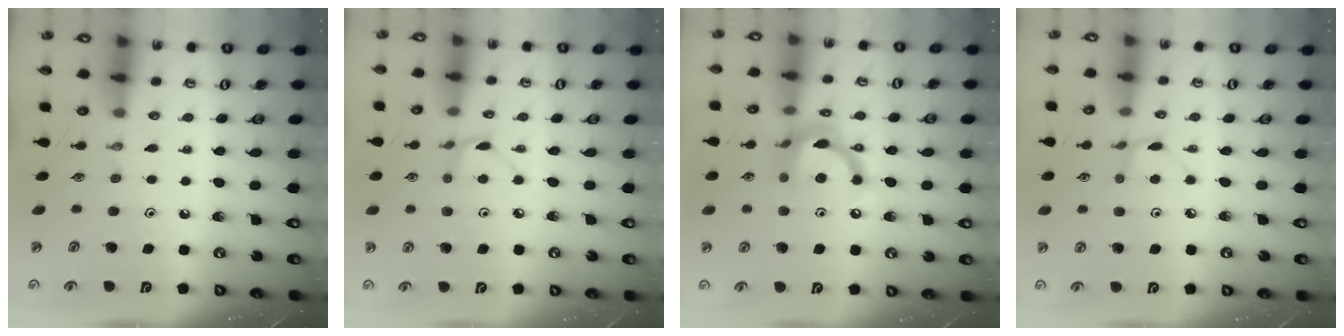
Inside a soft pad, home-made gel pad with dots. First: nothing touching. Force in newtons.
{"total": 4.5, "press": 4.4, "slide": 0.6}
{"total": 13.2, "press": 13.2, "slide": 0.8}
{"total": 3.9, "press": 3.9, "slide": 0.5}